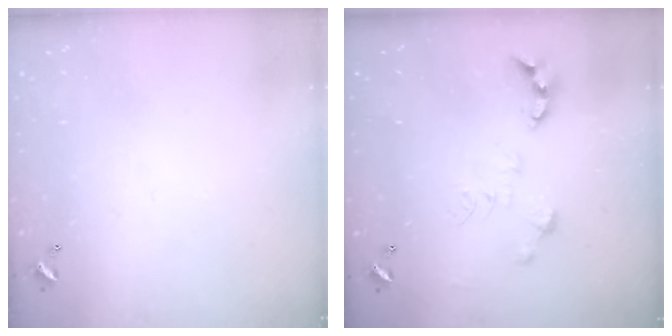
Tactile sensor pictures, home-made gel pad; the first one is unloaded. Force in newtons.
{"total": 0.0}